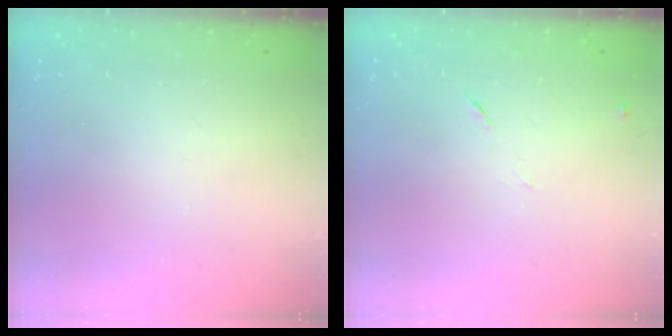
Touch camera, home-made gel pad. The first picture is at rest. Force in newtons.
{"total": 6.7, "press": 6.7, "slide": 0.8}